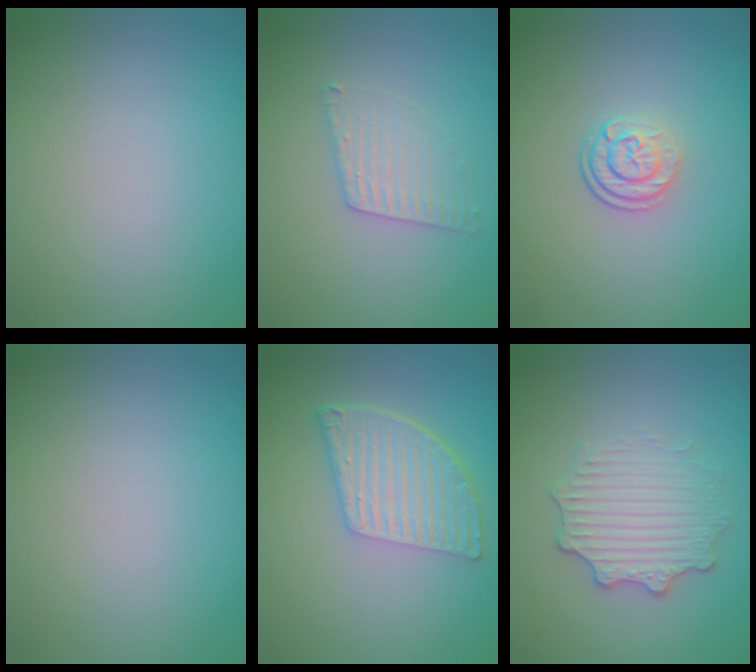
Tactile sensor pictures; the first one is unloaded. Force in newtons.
{"total": 2.1, "press": 2.1, "slide": 0.3}
{"total": 2.6, "press": 1.9, "slide": 1.8}
{"total": 0.0}
{"total": 5.7, "press": 4.0, "slide": 4.0}
{"total": 3.2, "press": 2.8, "slide": 1.6}